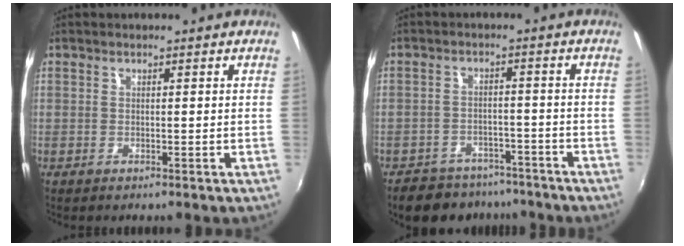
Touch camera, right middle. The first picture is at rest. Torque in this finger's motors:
{"motor_torque": [0.08, -0.08, 0.01, 0.01]}